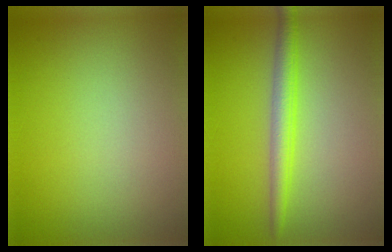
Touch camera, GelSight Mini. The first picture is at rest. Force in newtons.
{"total": 3.0, "press": 3.0, "slide": 0.2}